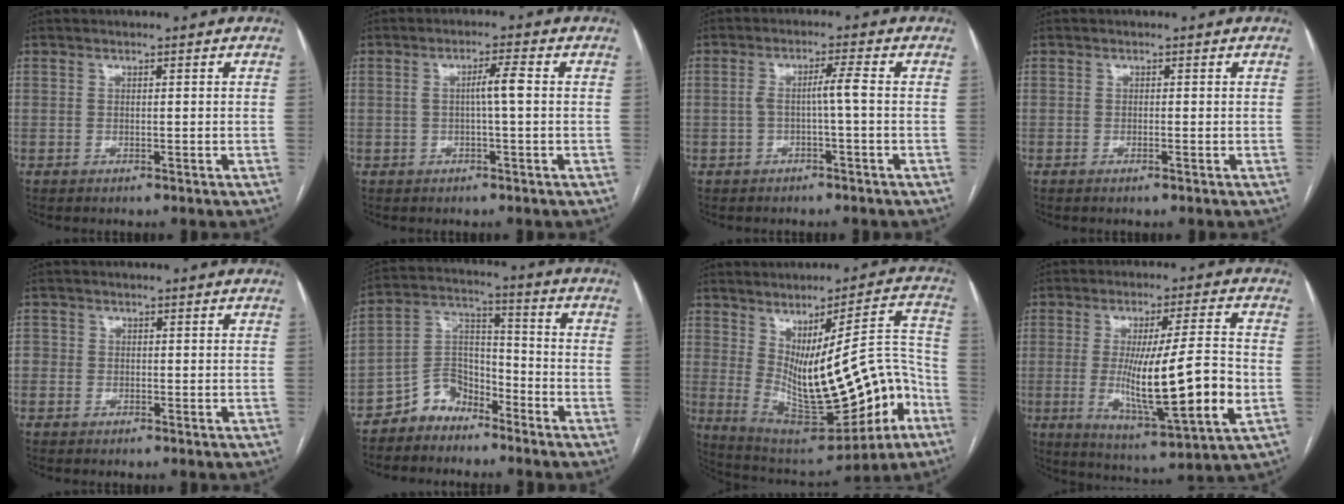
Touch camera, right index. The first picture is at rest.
{"total": 3.4, "force": [0.1, -0.1, 3.4], "torque": [-0.062, 0.005, 0.001]}
{"total": 3.3, "force": [-0.5, -0.3, 3.2], "torque": [-0.059, 0.012, -0.004]}
{"total": 0.7, "force": [-0.3, 0.0, 0.6], "torque": [-0.012, -0.001, -0.003]}
{"total": 2.0, "force": [-0.3, 1.9, 0.6], "torque": [-0.007, 0.010, -0.007]}
{"total": 7.3, "force": [-5.7, 4.3, 1.7], "torque": [-0.029, 0.031, -0.111]}
{"total": 20.2, "force": [-5.3, 5.9, 18.6], "torque": [-0.266, 0.007, -0.045]}
{"total": 17.2, "force": [-2.4, 1.0, 17.0], "torque": [-0.293, -0.020, -0.034]}